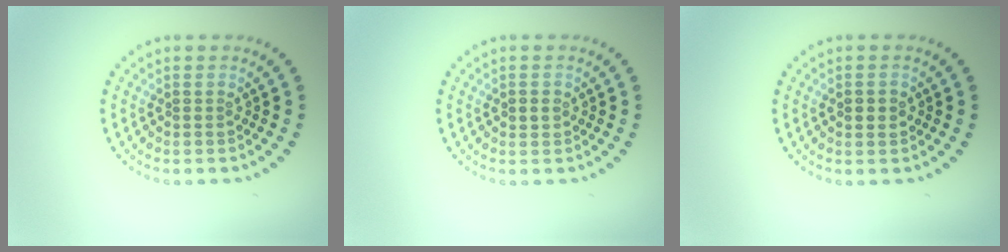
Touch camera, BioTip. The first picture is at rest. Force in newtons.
{"total": 1.0, "press": 1.0, "slide": 0.3}
{"total": 1.3, "press": 1.3, "slide": 0.1}